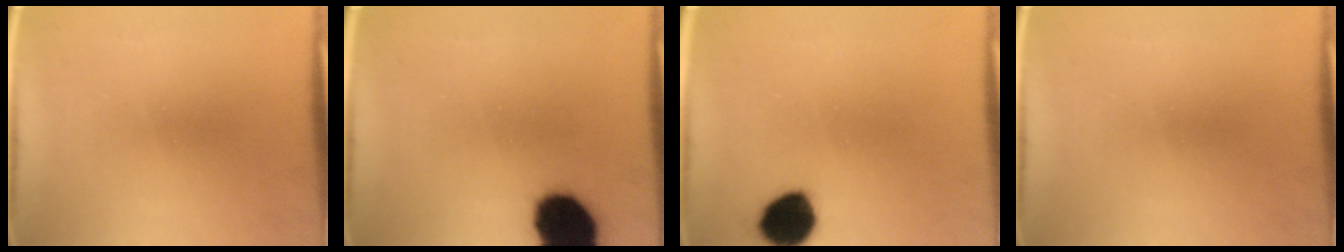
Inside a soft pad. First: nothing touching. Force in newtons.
{"total": 15.1}
{"total": 9.5}
{"total": 0.0}